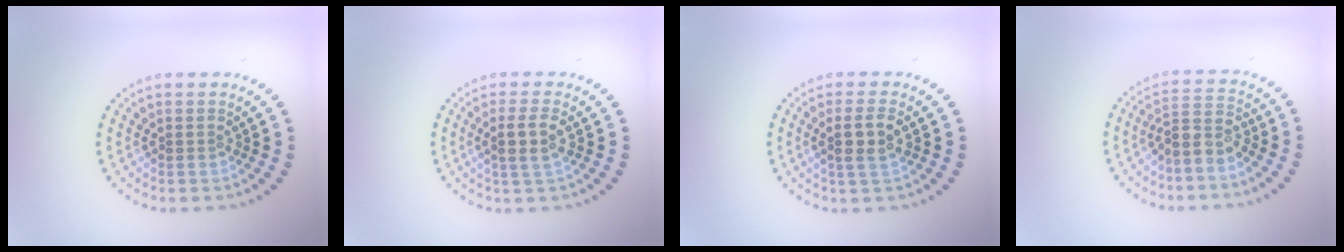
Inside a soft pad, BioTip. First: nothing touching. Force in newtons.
{"total": 2.5, "press": 2.2, "slide": 1.3}
{"total": 2.5, "press": 2.3, "slide": 1.0}
{"total": 2.7, "press": 2.2, "slide": 1.6}